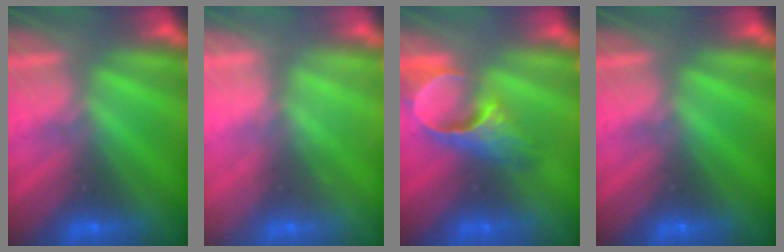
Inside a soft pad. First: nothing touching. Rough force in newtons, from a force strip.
{"total": 2.2}
{"total": 4.7}
{"total": 0.0}